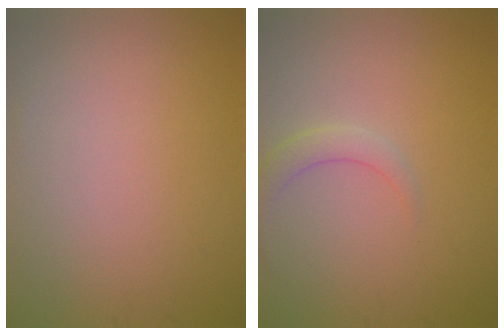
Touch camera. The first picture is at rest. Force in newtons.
{"total": 1.8, "press": 1.8, "slide": 0.1}